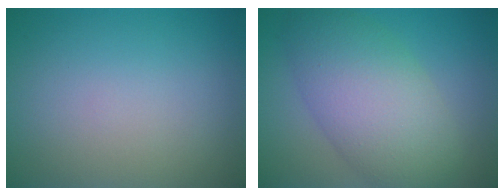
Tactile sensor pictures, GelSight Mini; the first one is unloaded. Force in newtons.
{"total": 8.2, "press": 8.2, "slide": 0.4}